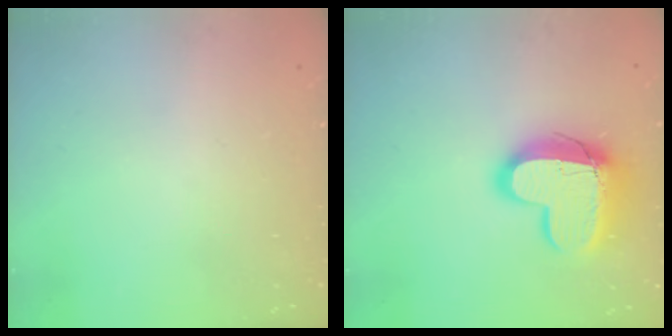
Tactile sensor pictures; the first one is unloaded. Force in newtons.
{"total": 15.2, "press": 15.2, "slide": 1.4}